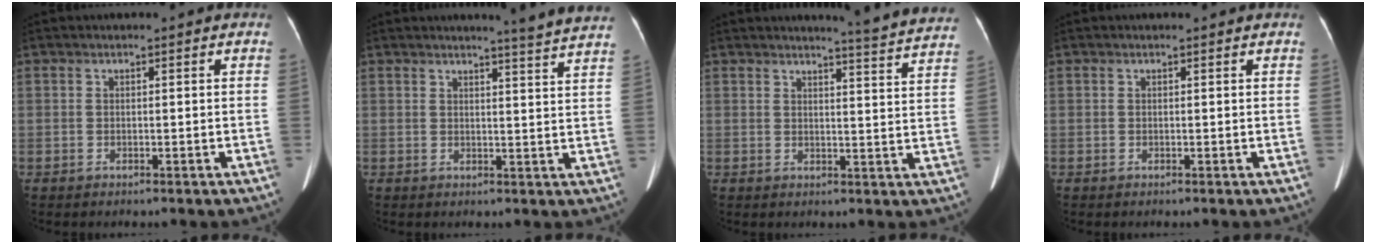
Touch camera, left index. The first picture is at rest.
{"total": 8.0, "force": [7.6, -1.5, 2.2], "torque": [-0.034, -0.034, 0.073]}
{"total": 11.4, "force": [11.1, -1.1, 2.3], "torque": [-0.030, -0.060, 0.110]}
{"total": 0.6, "force": [0.6, 0.0, 0.1], "torque": [-0.005, 0.003, 0.006]}